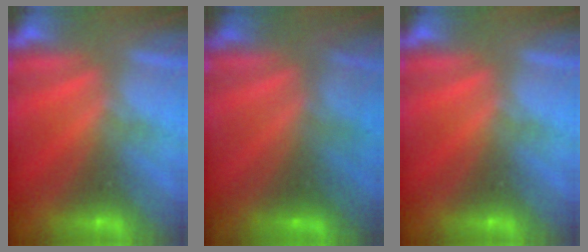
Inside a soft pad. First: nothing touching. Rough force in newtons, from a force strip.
{"total": 2.4}
{"total": 0.0}